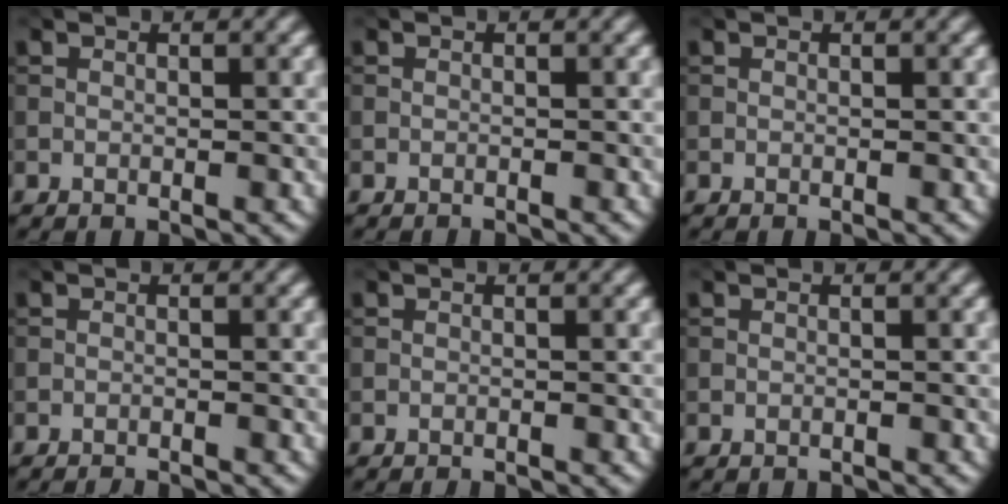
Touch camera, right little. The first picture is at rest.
{"total": 0.7, "force": [-0.7, 0.1, 0.2], "torque": [0.002, 0.000, -0.012]}
{"total": 0.0}
{"total": 1.5, "force": [-1.4, 0.2, 0.5], "torque": [-0.001, 0.001, -0.023]}
{"total": 0.9, "force": [-0.8, 0.1, 0.2], "torque": [0.003, 0.000, -0.014]}
{"total": 0.9, "force": [-0.9, 0.1, 0.0], "torque": [0.002, -0.002, -0.017]}